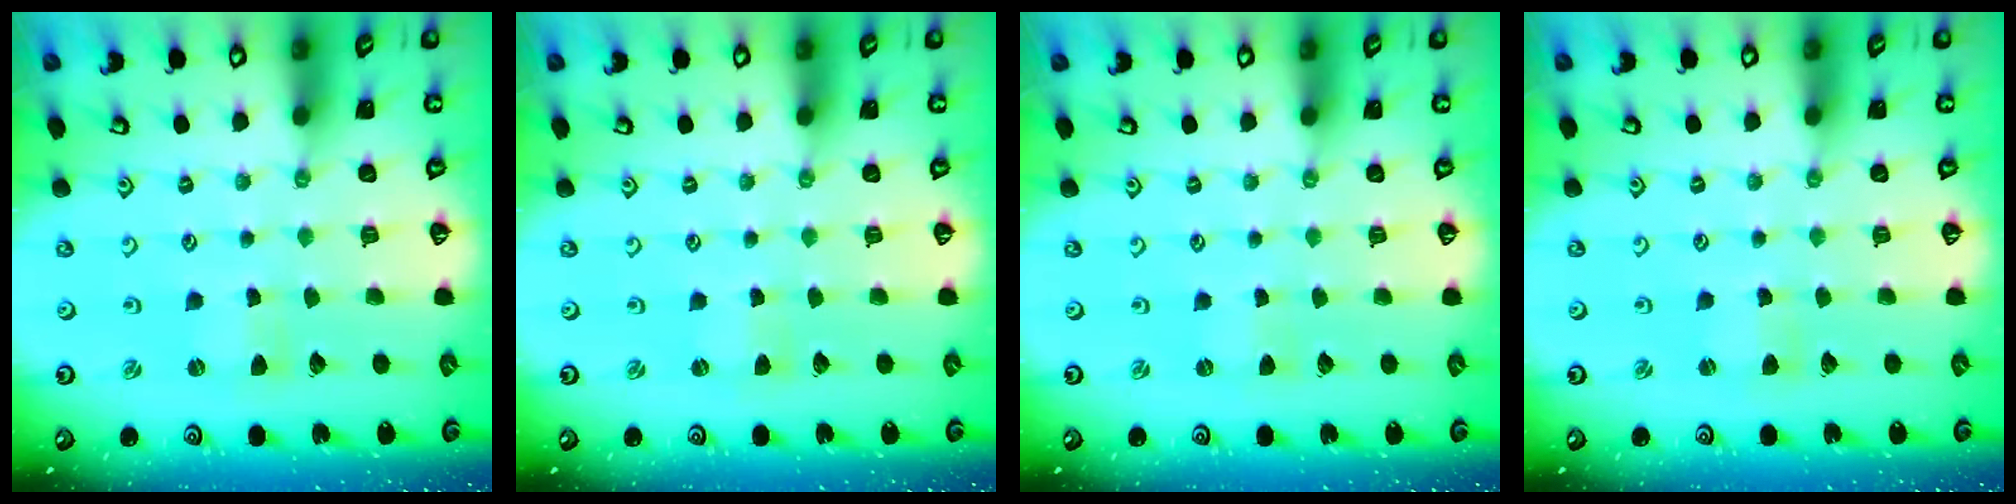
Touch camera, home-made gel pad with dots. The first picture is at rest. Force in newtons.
{"total": 0.0}
{"total": 0.0}
{"total": 1.6, "press": 1.6, "slide": 0.2}